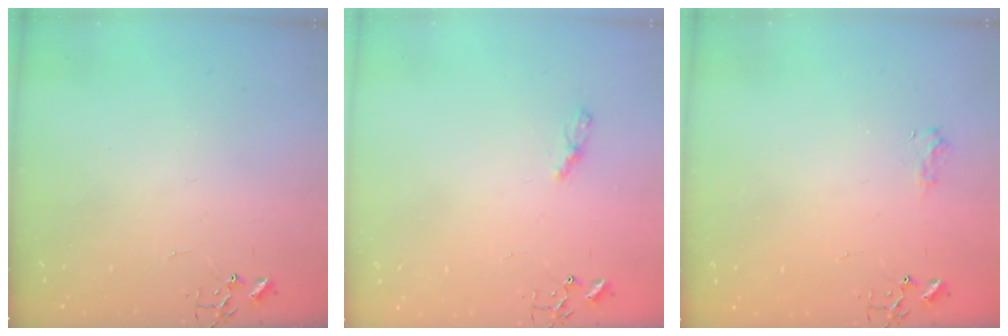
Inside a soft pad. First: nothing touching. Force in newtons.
{"total": 4.7, "press": 4.7, "slide": 0.4}
{"total": 6.6, "press": 6.6, "slide": 0.8}